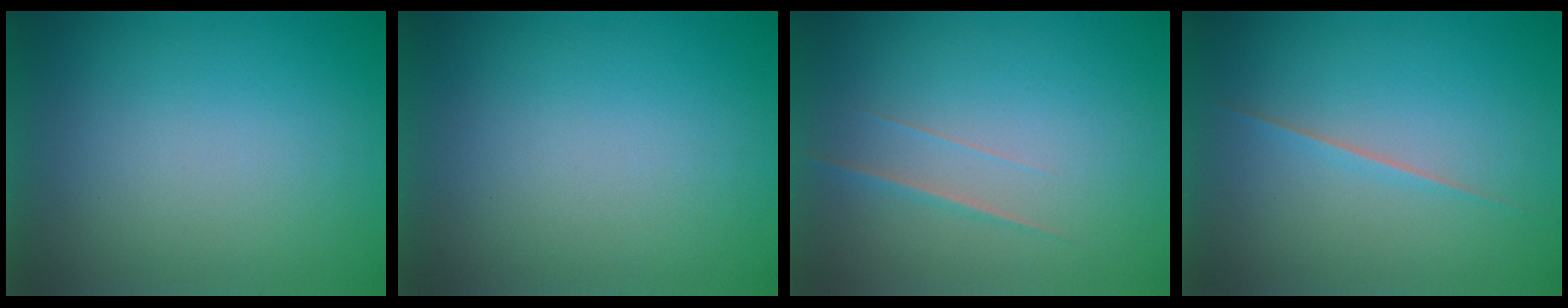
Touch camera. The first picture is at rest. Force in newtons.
{"total": 1.3}
{"total": 1.5}
{"total": 1.6}